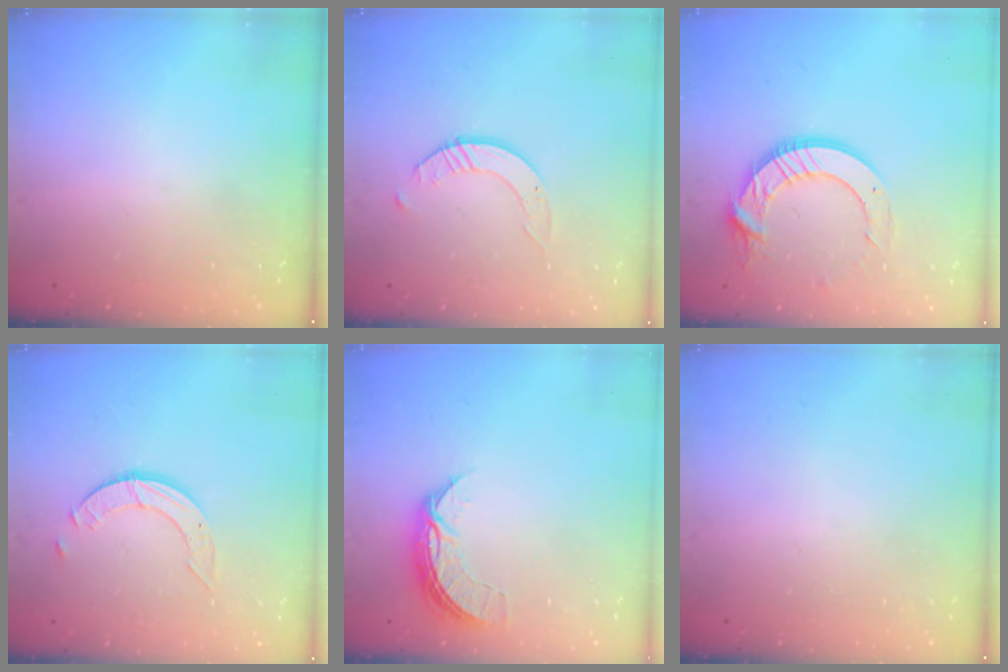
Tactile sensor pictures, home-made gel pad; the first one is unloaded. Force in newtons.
{"total": 3.1, "press": 3.1, "slide": 0.3}
{"total": 14.7, "press": 14.7, "slide": 1.6}
{"total": 3.7, "press": 3.6, "slide": 0.4}
{"total": 7.2, "press": 7.2, "slide": 0.6}
{"total": 0.0}